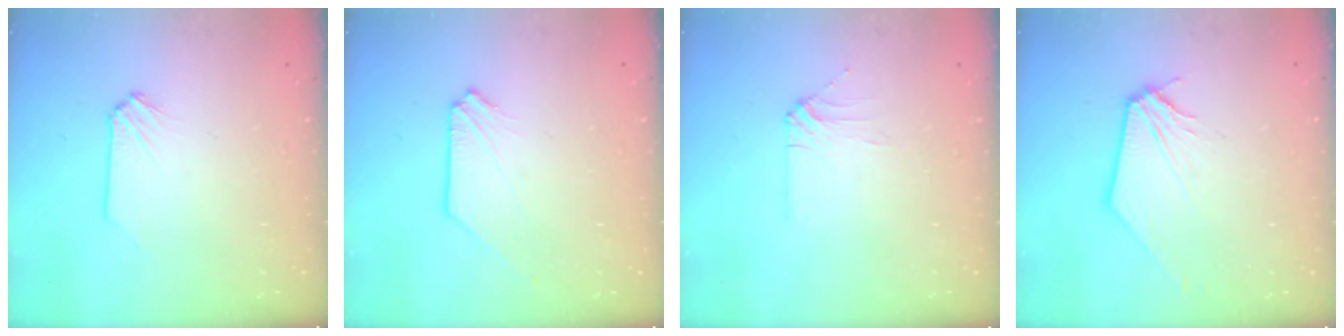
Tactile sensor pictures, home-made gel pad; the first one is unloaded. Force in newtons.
{"total": 1.0, "press": 1.0, "slide": 0.2}
{"total": 3.8, "press": 3.8, "slide": 0.7}
{"total": 1.9, "press": 1.9, "slide": 0.2}